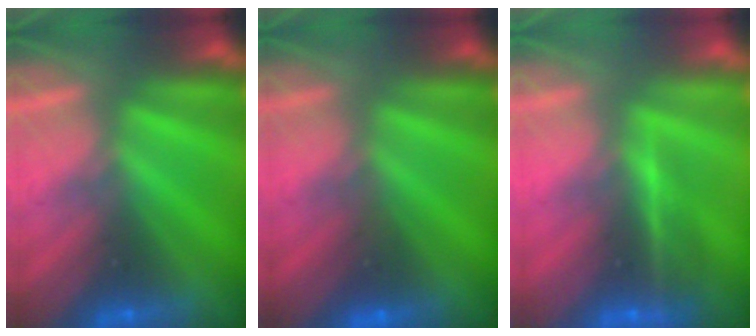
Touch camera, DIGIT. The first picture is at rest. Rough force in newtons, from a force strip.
{"total": 3.1}
{"total": 1.7}